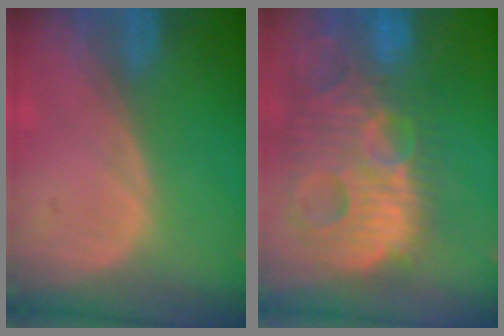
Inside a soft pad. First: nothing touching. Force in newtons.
{"total": 14.6, "press": 12.6, "slide": 7.3}